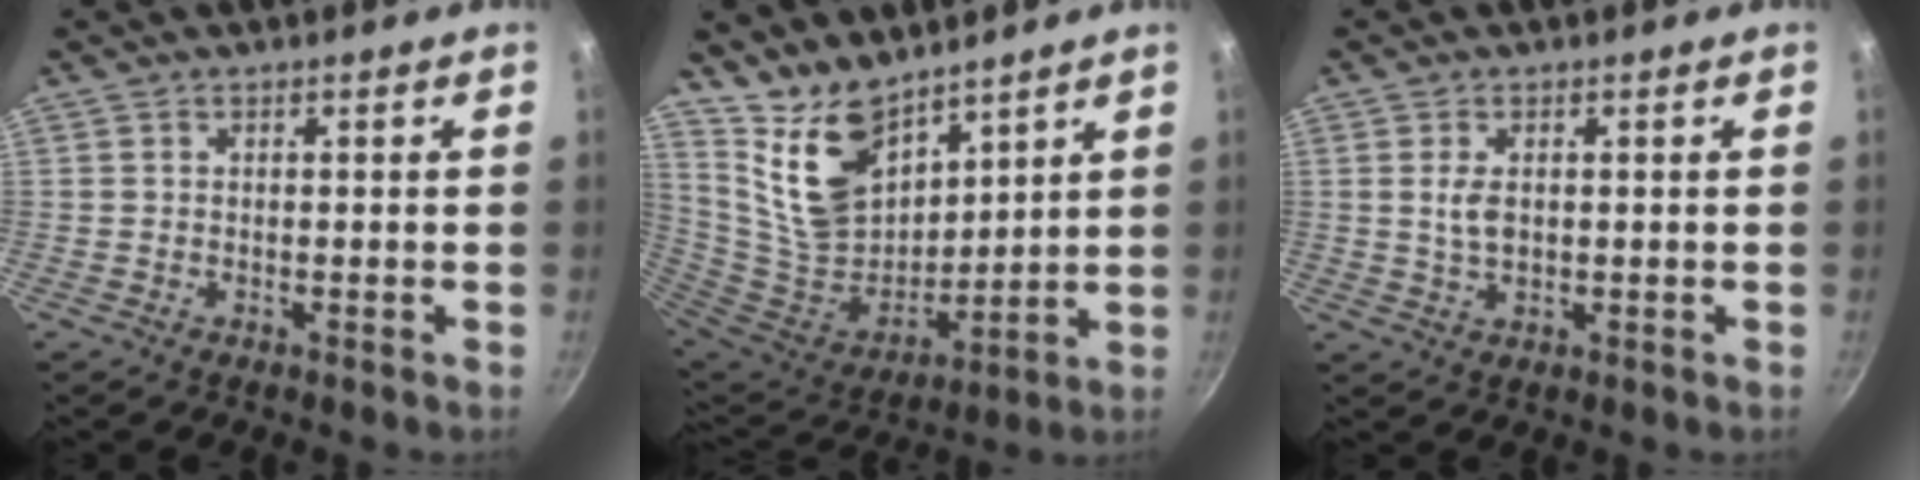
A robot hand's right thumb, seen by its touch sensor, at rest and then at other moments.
{"total": 15.5, "force": [11.0, 8.0, 7.4], "torque": [-0.113, -0.097, 0.224]}
{"total": 3.6, "force": [0.5, 2.0, 2.9], "torque": [-0.049, -0.004, 0.012]}